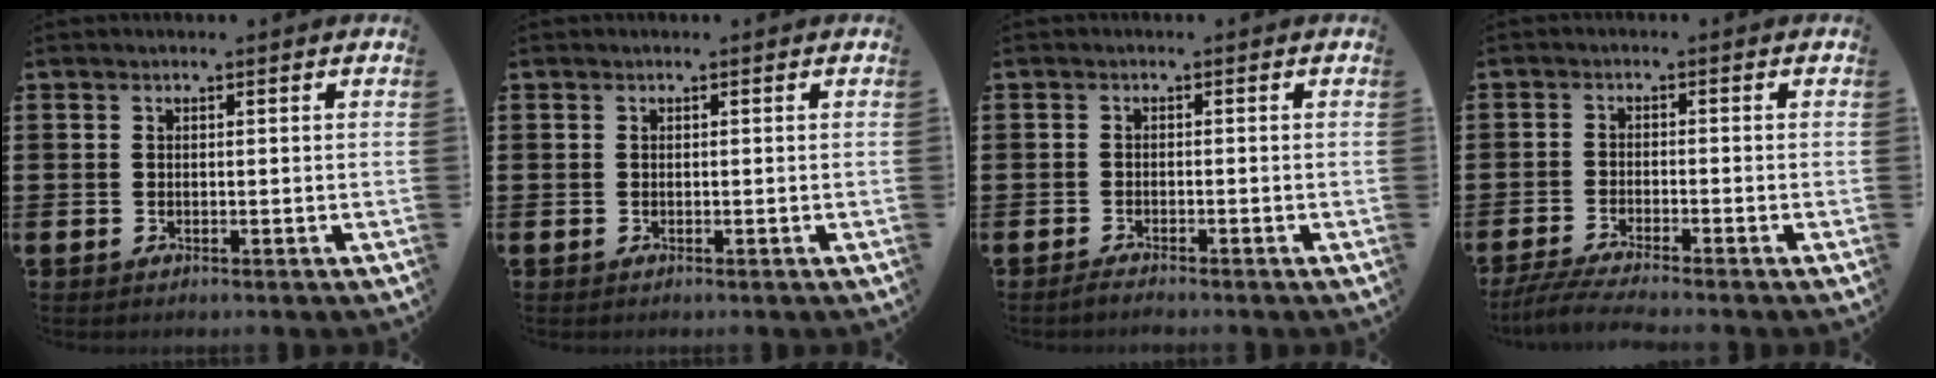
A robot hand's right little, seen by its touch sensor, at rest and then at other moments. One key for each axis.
{"total": 0.0}
{"total": 1.1, "fx": -1.0, "fy": 0.0, "fz": 0.5, "tx": -0.009, "ty": -0.002, "tz": -0.019}
{"total": 3.2, "fx": -2.7, "fy": -0.1, "fz": 1.8, "tx": -0.034, "ty": -0.006, "tz": -0.050}